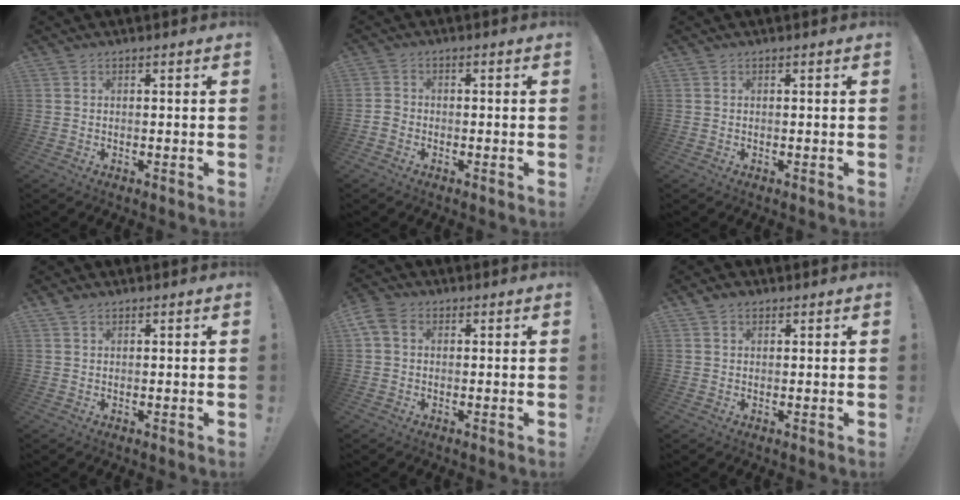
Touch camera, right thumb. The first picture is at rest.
{"total": 2.4, "force": [-1.6, 1.7, 0.8], "torque": [-0.019, 0.008, -0.031]}
{"total": 0.0}
{"total": 1.2, "force": [0.9, 0.7, 0.5], "torque": [-0.012, -0.001, 0.016]}
{"total": 5.5, "force": [1.8, 4.2, 3.1], "torque": [-0.063, 0.003, 0.035]}
{"total": 1.9, "force": [1.2, 1.3, 0.8], "torque": [-0.006, -0.006, 0.021]}